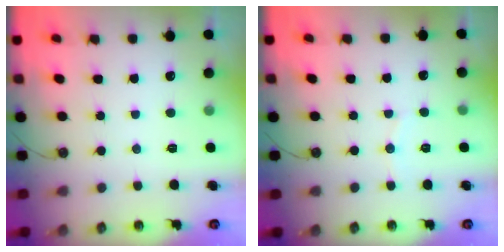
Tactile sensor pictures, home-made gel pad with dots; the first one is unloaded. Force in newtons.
{"total": 4.5, "press": 4.5, "slide": 0.5}